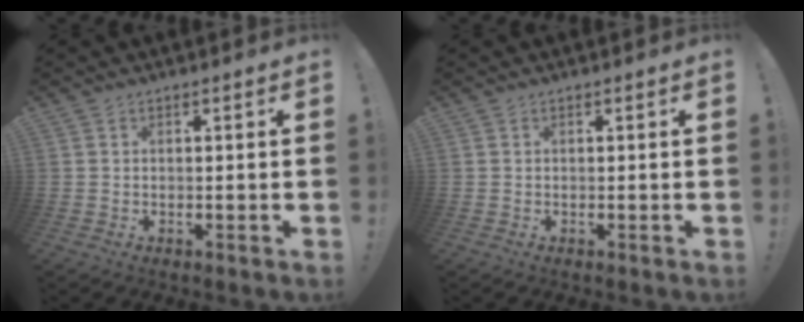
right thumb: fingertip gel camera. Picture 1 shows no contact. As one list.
[{"total": 0.0}]